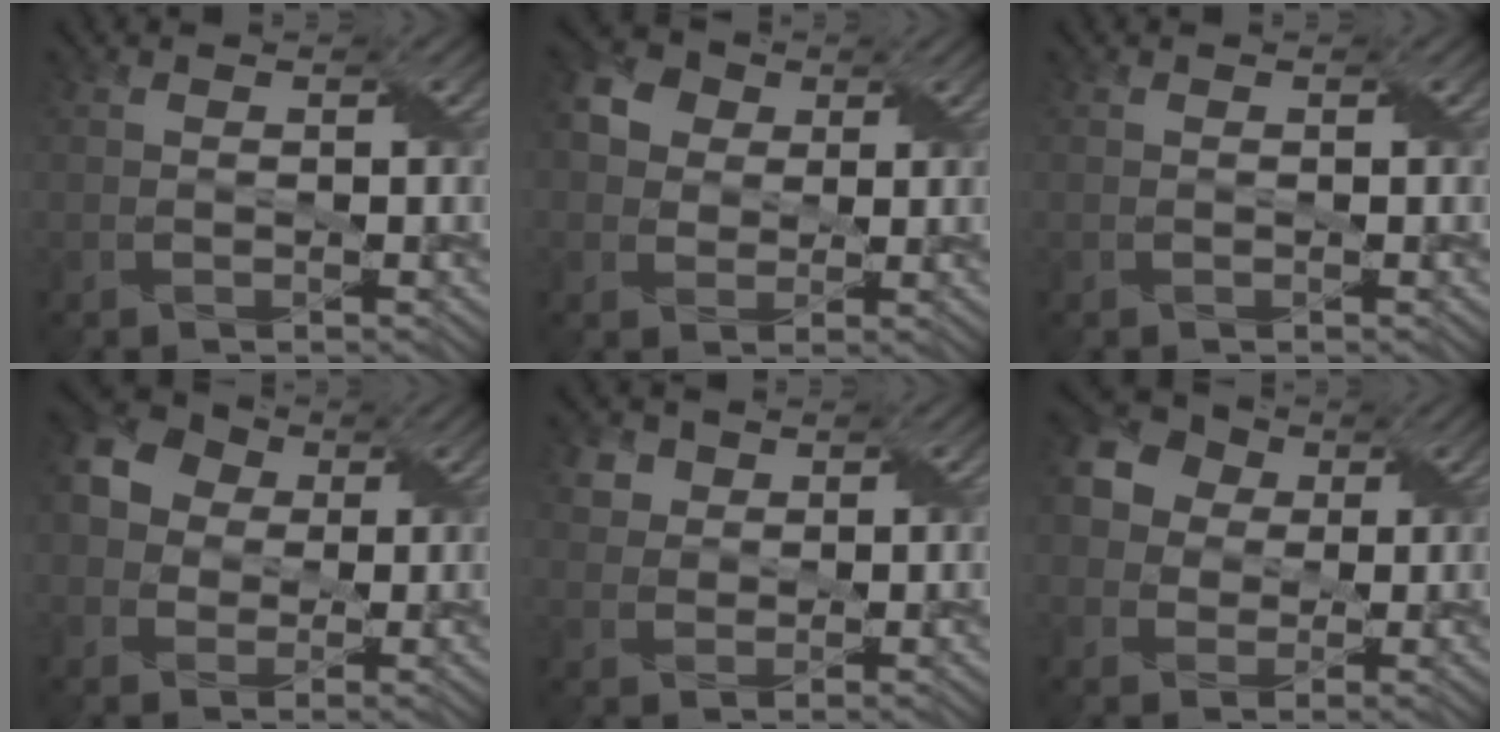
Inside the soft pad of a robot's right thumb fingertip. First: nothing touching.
{"total": 5.8, "force": [1.6, 4.9, 2.7], "torque": [-0.091, 0.014, 0.018]}
{"total": 0.0}
{"total": 8.3, "force": [1.6, 7.2, 3.9], "torque": [-0.115, 0.032, 0.012]}
{"total": 3.7, "force": [2.1, 2.9, 1.2], "torque": [-0.046, -0.002, 0.048]}
{"total": 9.6, "force": [2.8, 8.2, 4.2], "torque": [-0.129, 0.042, 0.027]}